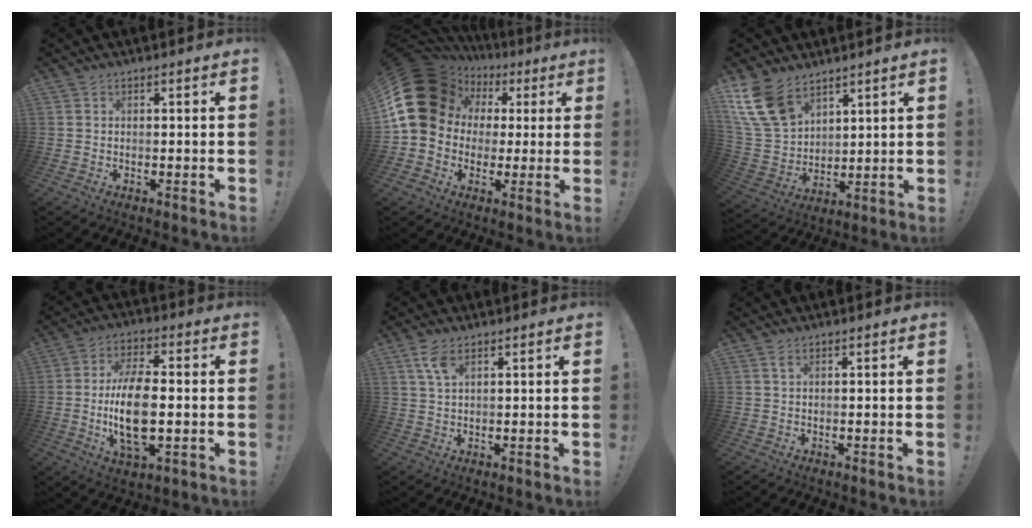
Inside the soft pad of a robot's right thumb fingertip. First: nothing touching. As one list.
[{"total": 20.0, "force": [4.4, 16.3, 10.6], "torque": [-0.198, -0.016, 0.107]}, {"total": 14.9, "force": [9.6, 8.8, 7.2], "torque": [-0.163, -0.052, 0.188]}, {"total": 15.1, "force": [-1.6, 7.5, 13.0], "torque": [-0.253, -0.003, -0.034]}, {"total": 5.5, "force": [3.1, 2.2, 3.9], "torque": [-0.077, -0.005, 0.056]}, {"total": 1.6, "force": [0.8, 0.5, 1.3], "torque": [-0.021, 0.000, 0.013]}]